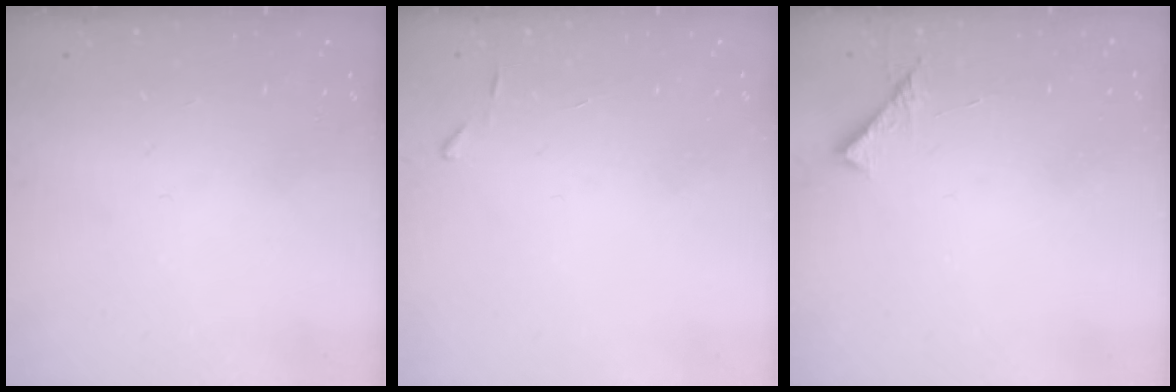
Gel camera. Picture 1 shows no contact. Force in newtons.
{"total": 2.7, "press": 2.7, "slide": 0.3}
{"total": 6.9, "press": 6.9, "slide": 0.7}